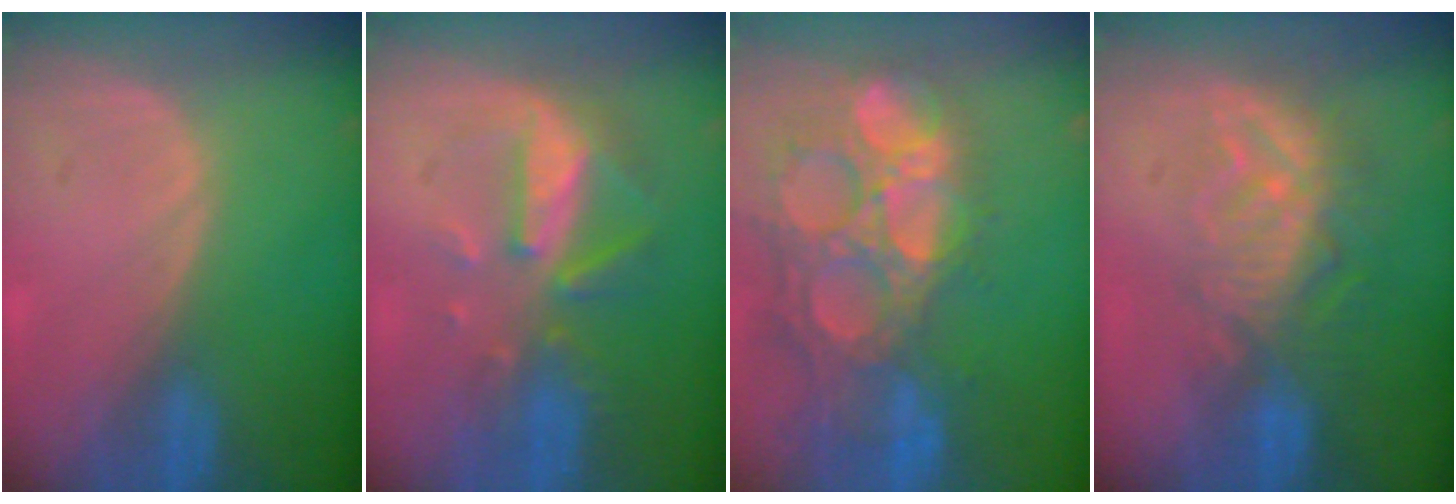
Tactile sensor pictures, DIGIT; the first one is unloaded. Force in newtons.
{"total": 8.1, "press": 7.5, "slide": 3.3}
{"total": 15.0, "press": 12.4, "slide": 8.4}
{"total": 9.3, "press": 8.1, "slide": 4.5}